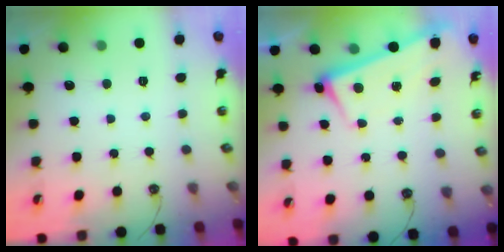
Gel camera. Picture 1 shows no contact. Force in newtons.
{"total": 2.8, "press": 2.7, "slide": 0.4}